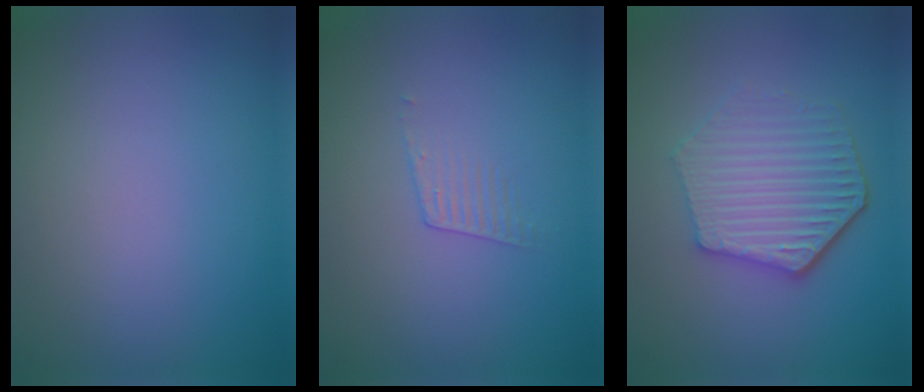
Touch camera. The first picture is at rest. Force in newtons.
{"total": 1.1, "press": 0.2, "slide": 1.1}
{"total": 5.6, "press": 4.4, "slide": 3.5}